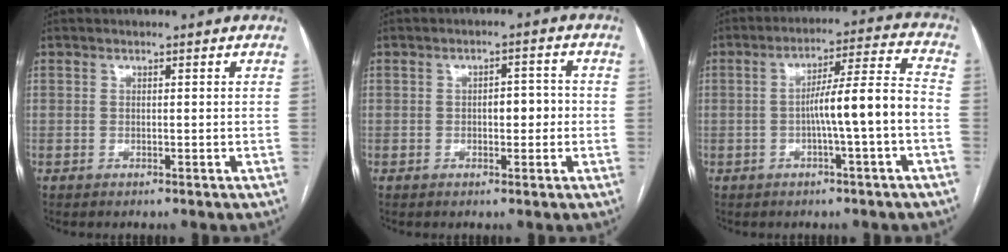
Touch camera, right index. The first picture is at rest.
{"total": 3.6, "force": [-0.4, 1.7, 3.2], "torque": [-0.044, 0.014, -0.005]}
{"total": 9.8, "force": [-2.1, -0.6, 9.6], "torque": [-0.155, 0.022, -0.033]}